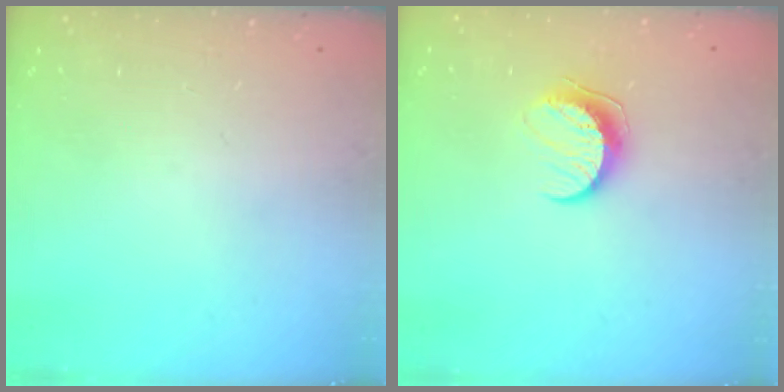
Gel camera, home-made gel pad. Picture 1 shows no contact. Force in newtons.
{"total": 8.8, "press": 8.8, "slide": 0.5}